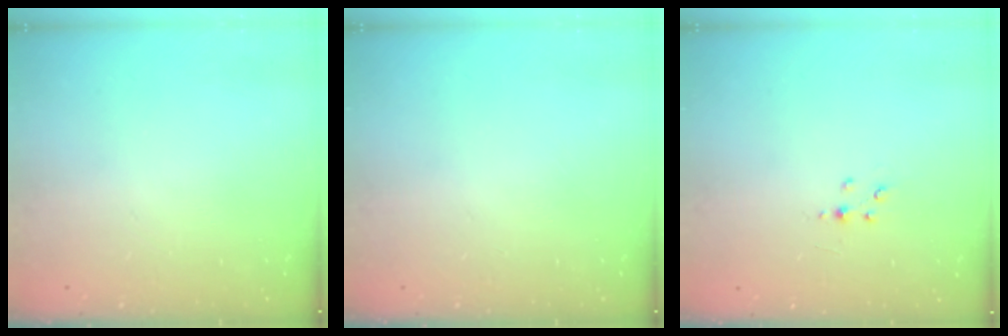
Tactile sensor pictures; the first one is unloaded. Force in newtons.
{"total": 0.0}
{"total": 2.7, "press": 2.7, "slide": 0.4}